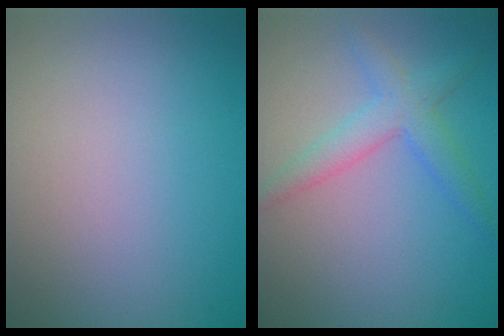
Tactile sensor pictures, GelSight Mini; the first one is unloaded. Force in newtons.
{"total": 3.2, "press": 3.1, "slide": 0.2}